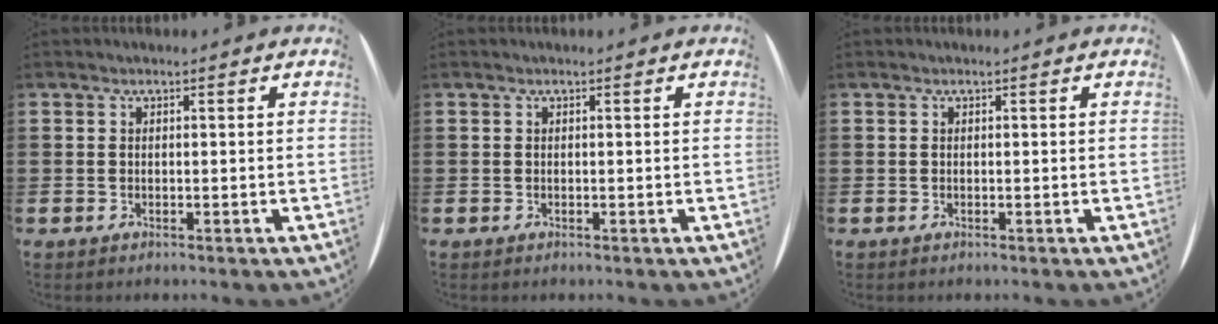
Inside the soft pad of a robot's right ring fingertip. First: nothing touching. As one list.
[{"total": 0.0}, {"total": 0.0}]